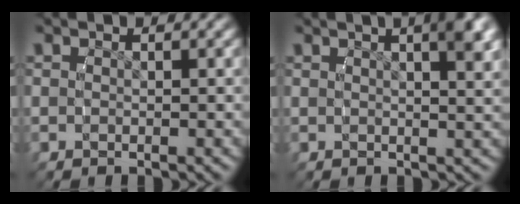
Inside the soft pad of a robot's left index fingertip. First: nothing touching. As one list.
[{"total": 3.2, "force": [1.2, 0.4, 2.9], "torque": [-0.032, 0.010, 0.017]}]